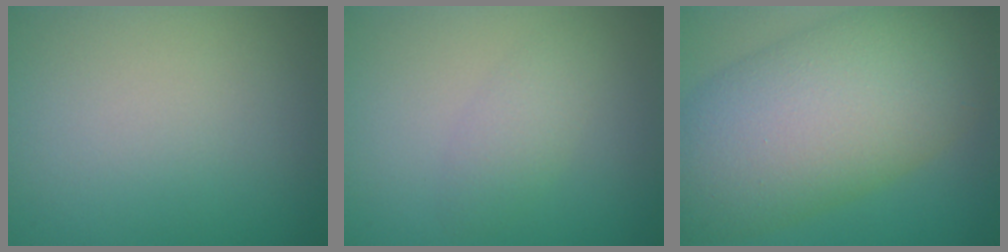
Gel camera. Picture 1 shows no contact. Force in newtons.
{"total": 1.8, "press": 1.8, "slide": 0.0}
{"total": 12.4, "press": 12.3, "slide": 0.4}